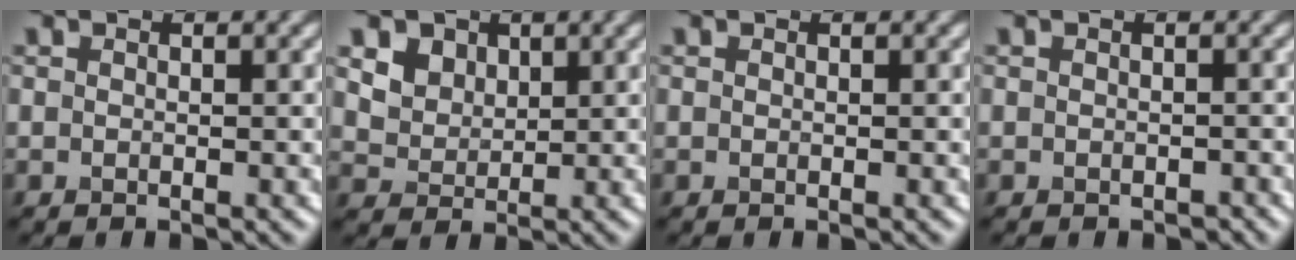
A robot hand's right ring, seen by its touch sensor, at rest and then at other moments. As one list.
[{"total": 6.0, "force": [3.2, 4.4, 2.5], "torque": [-0.069, 0.007, 0.062]}, {"total": 0.0}, {"total": 0.7, "force": [-0.6, 0.3, 0.2], "torque": [-0.002, -0.008, -0.007]}]